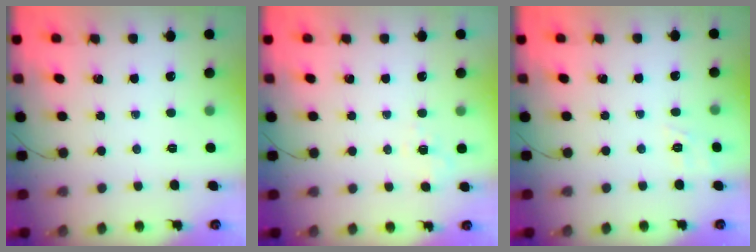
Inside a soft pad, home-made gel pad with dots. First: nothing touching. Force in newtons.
{"total": 5.8, "press": 5.6, "slide": 1.7}
{"total": 1.9, "press": 0.9, "slide": 1.7}